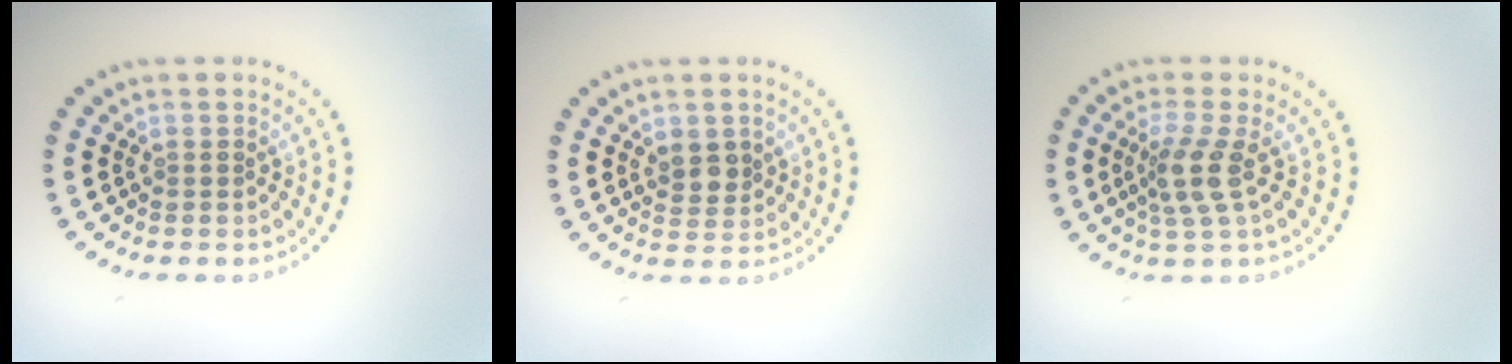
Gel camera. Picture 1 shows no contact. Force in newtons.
{"total": 1.9, "press": 1.8, "slide": 0.7}
{"total": 3.0, "press": 2.3, "slide": 1.9}